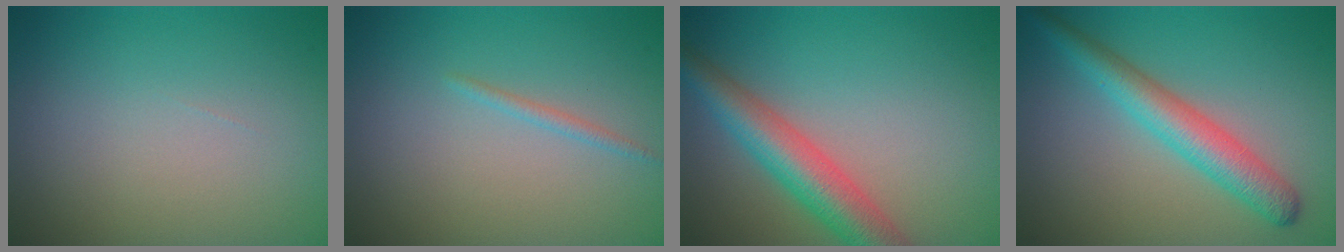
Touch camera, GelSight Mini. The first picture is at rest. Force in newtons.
{"total": 0.8, "press": 0.8, "slide": 0.1}
{"total": 5.7, "press": 5.7, "slide": 0.3}
{"total": 4.3, "press": 4.3, "slide": 0.1}